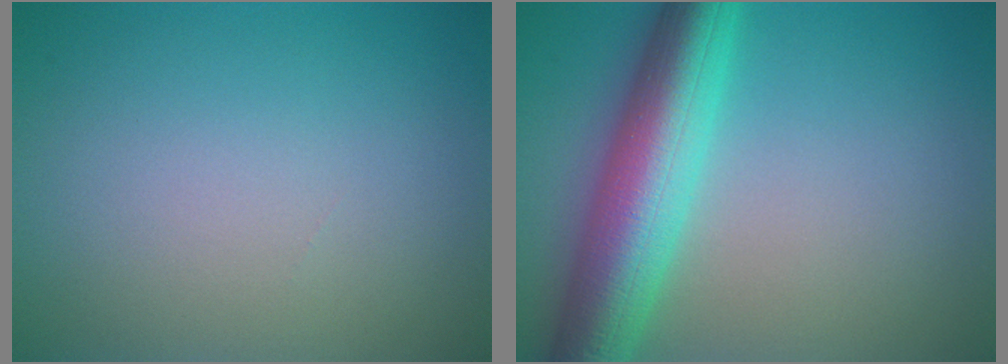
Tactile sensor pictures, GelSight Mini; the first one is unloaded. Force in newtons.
{"total": 9.0, "press": 9.0, "slide": 0.3}